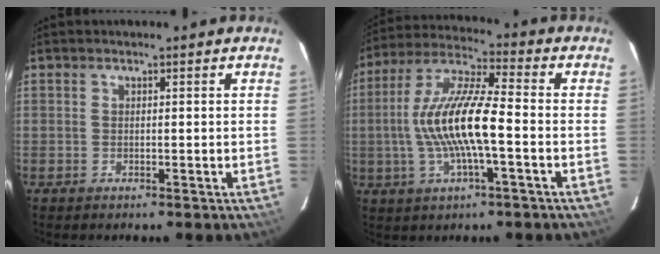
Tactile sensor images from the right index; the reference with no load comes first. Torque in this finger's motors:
{"motor_torque": [1.45, 0.00, 0.62, 0.21]}